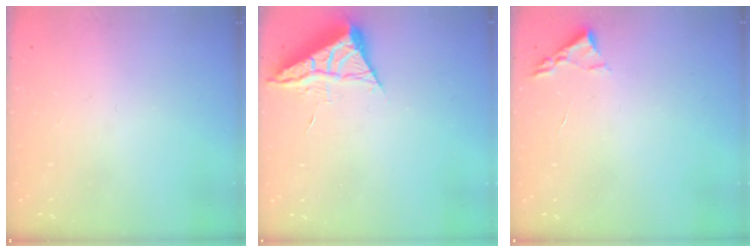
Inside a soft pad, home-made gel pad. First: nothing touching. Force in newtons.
{"total": 5.4, "press": 5.4, "slide": 0.8}
{"total": 2.4, "press": 2.3, "slide": 0.3}